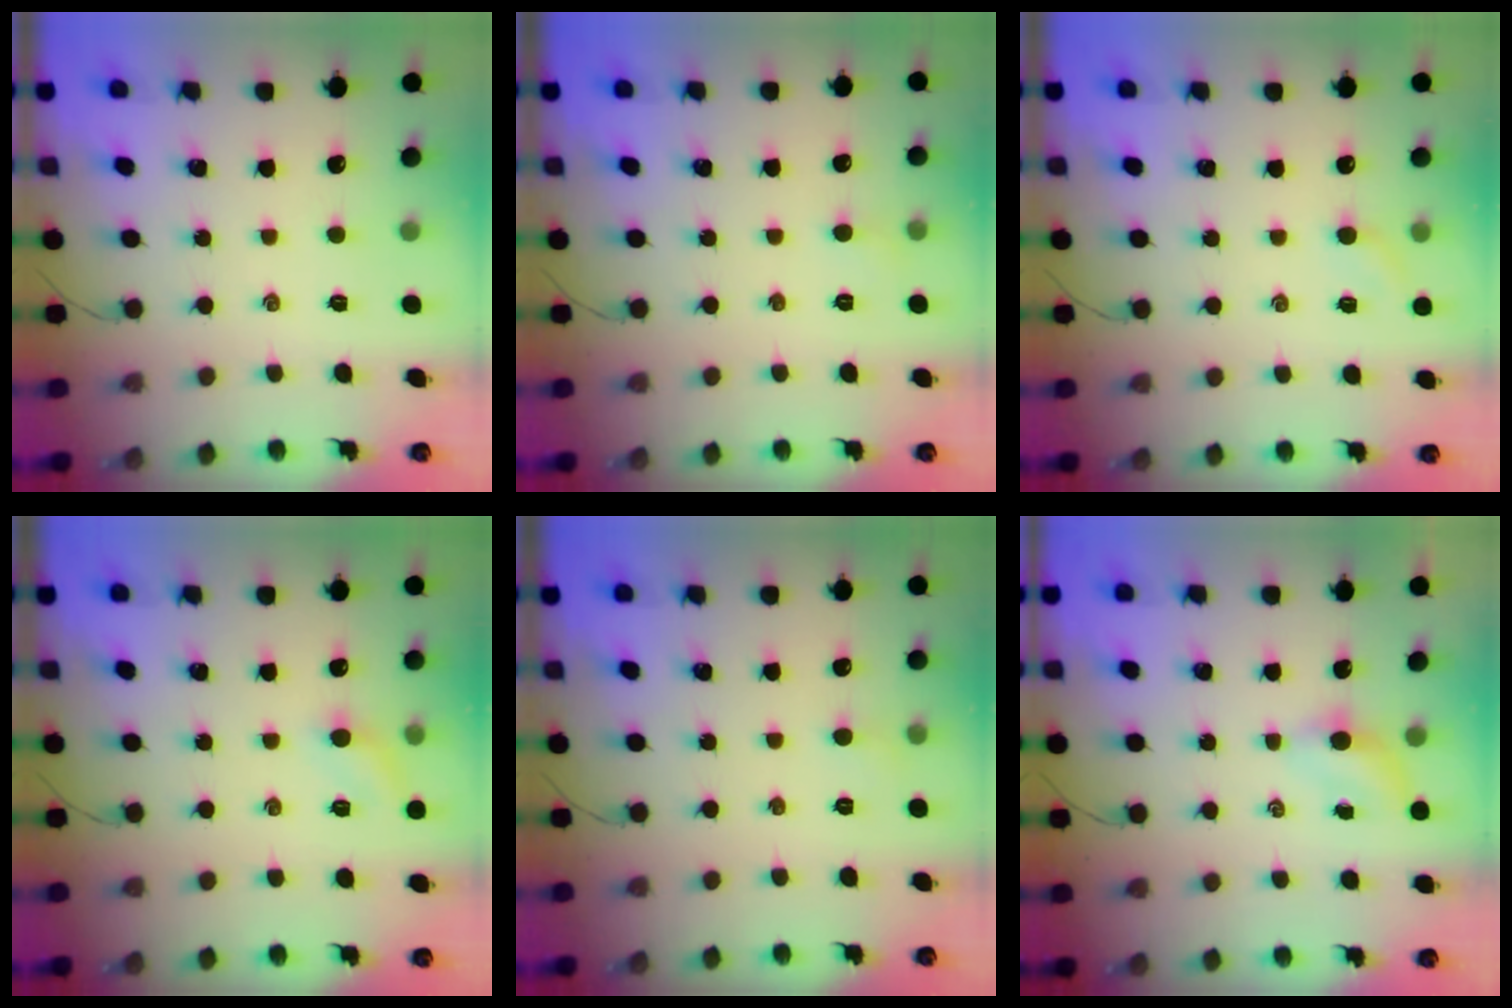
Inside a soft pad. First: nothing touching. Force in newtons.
{"total": 2.8, "press": 2.6, "slide": 1.0}
{"total": 4.3, "press": 4.2, "slide": 1.1}
{"total": 6.8, "press": 6.5, "slide": 2.1}
{"total": 2.8, "press": 2.6, "slide": 1.0}
{"total": 3.6, "press": 3.4, "slide": 1.3}